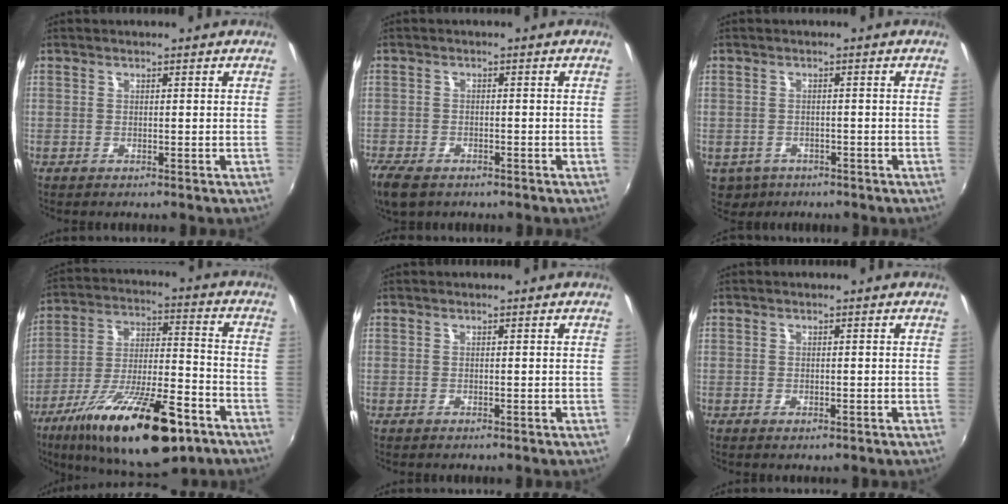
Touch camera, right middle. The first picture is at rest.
{"total": 6.9, "force": [-4.9, 3.2, 3.5], "torque": [-0.096, -0.024, -0.093]}
{"total": 5.3, "force": [-2.7, 4.0, 2.2], "torque": [-0.052, -0.013, -0.034]}
{"total": 24.2, "force": [-14.4, 7.4, 18.0], "torque": [-0.315, -0.035, -0.227]}
{"total": 0.0}
{"total": 0.5, "force": [-0.3, 0.2, 0.4], "torque": [-0.005, -0.003, -0.004]}